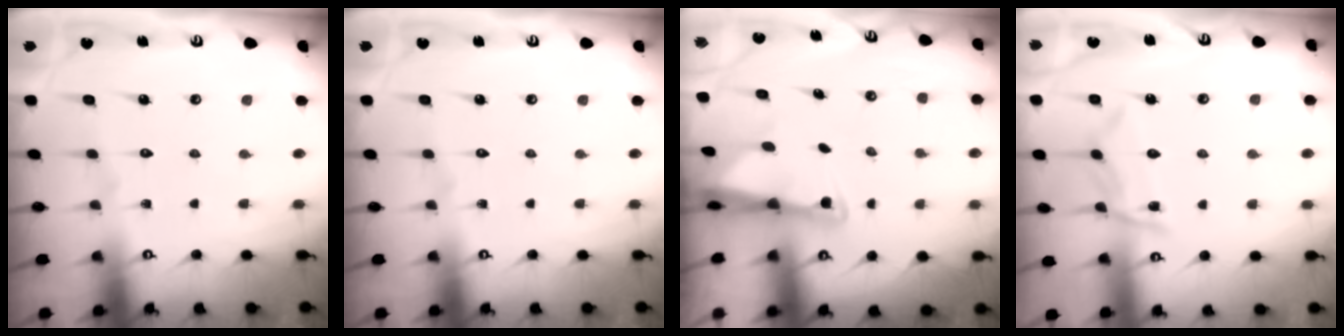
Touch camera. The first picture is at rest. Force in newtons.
{"total": 0.0}
{"total": 2.3, "press": 2.3, "slide": 0.5}
{"total": 9.5, "press": 9.5, "slide": 0.9}